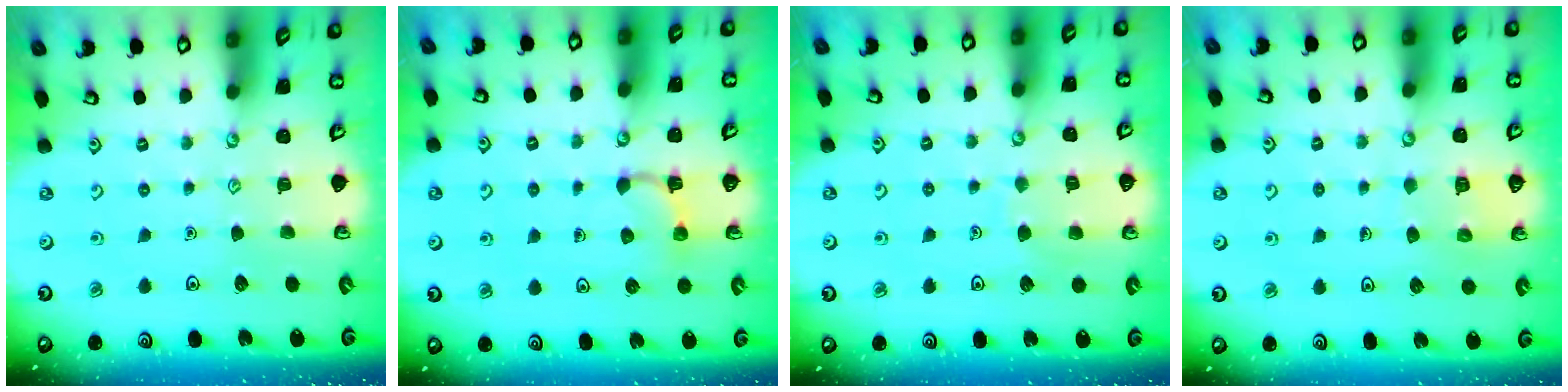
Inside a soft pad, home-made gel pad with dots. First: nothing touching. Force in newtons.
{"total": 3.0, "press": 2.9, "slide": 0.7}
{"total": 6.1, "press": 6.1, "slide": 0.3}
{"total": 6.1, "press": 6.1, "slide": 0.5}